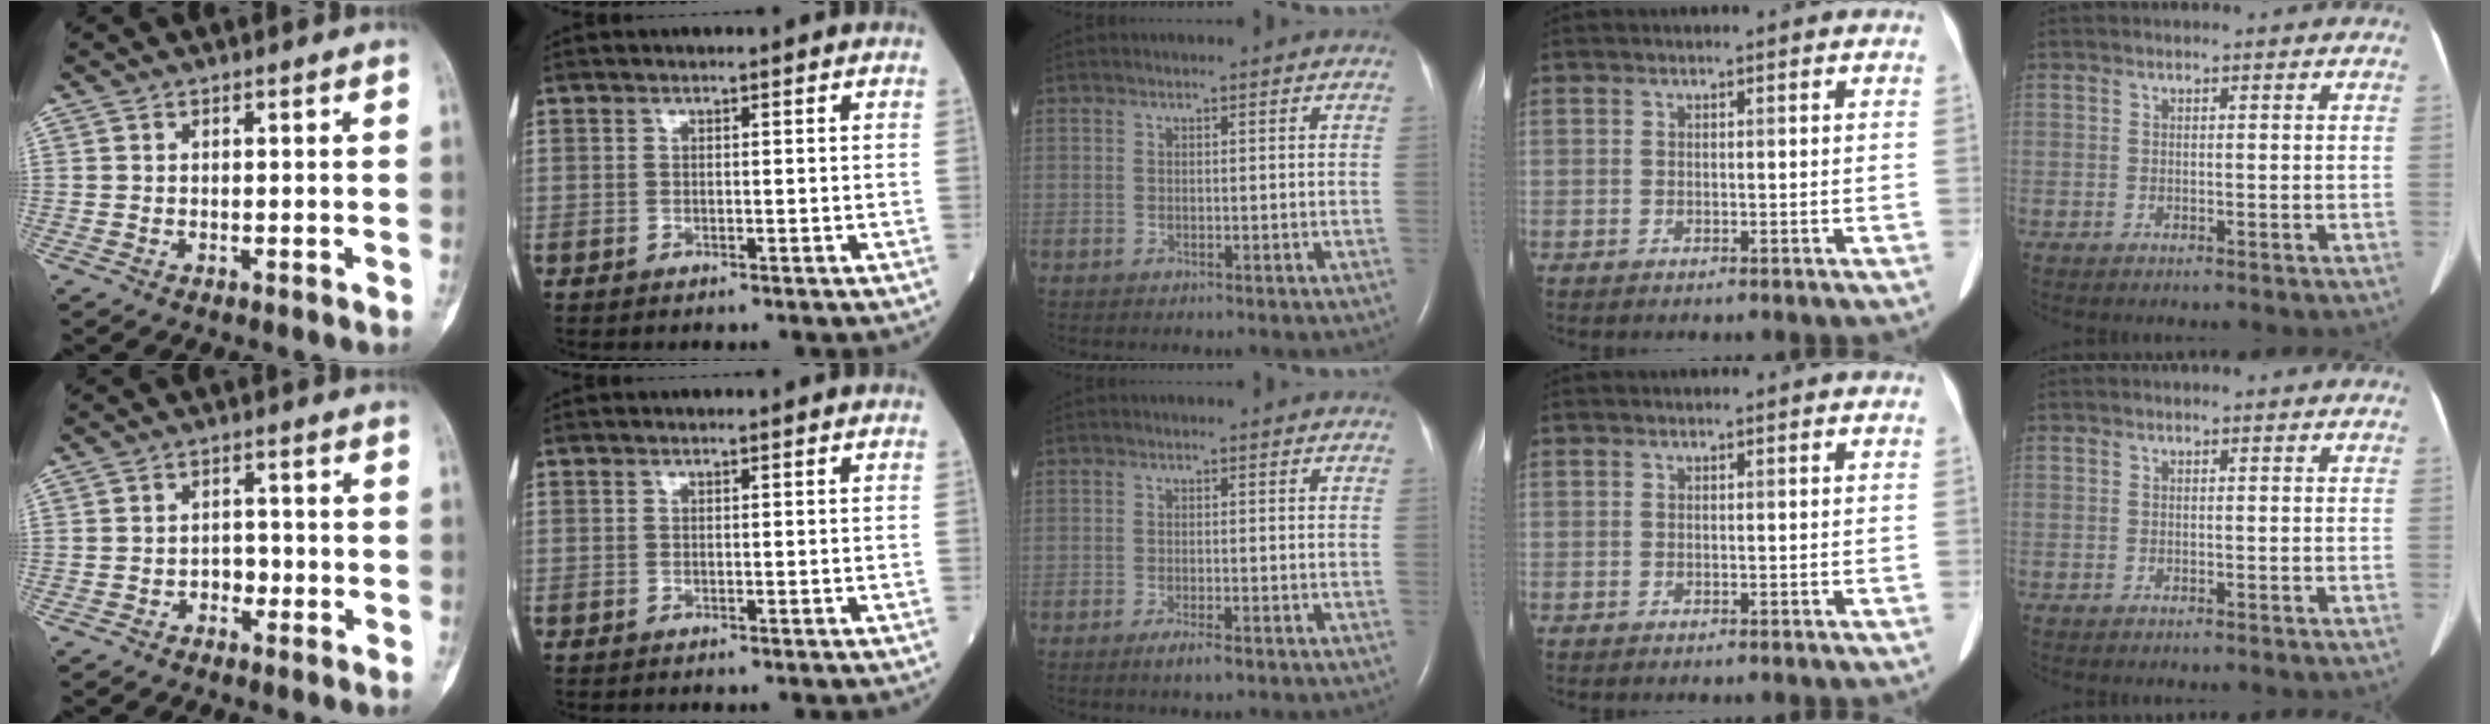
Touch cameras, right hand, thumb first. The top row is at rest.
{"thumb": {"total": 2.4, "force": [-1.1, 1.8, 1.2], "torque": [-0.003, 0.013, -0.020]}, "middle": {"total": 2.5, "force": [-1.6, 0.4, 1.9], "torque": [-0.038, -0.004, -0.027]}}